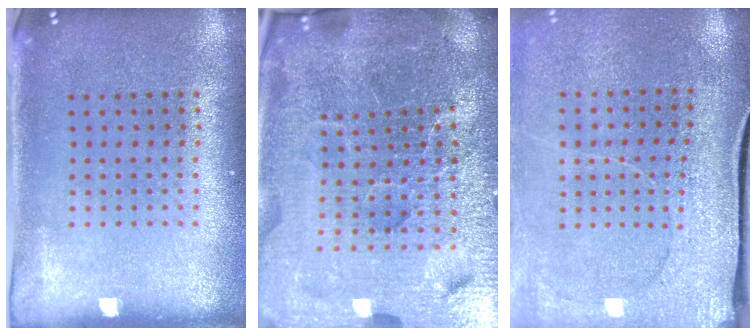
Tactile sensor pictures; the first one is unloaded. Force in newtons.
{"total": 7.1, "press": 6.2, "slide": 3.4}
{"total": 3.0, "press": 2.8, "slide": 1.1}